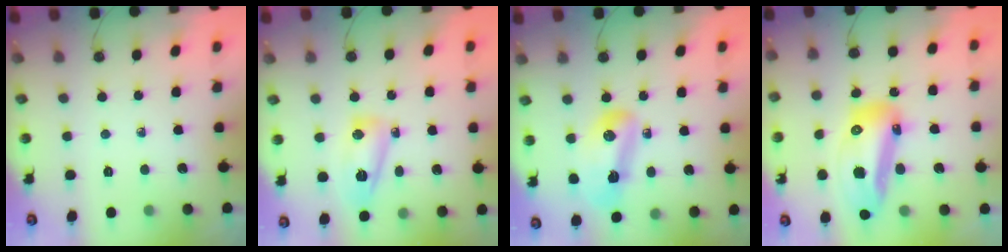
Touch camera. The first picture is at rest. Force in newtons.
{"total": 9.3, "press": 9.3, "slide": 0.7}
{"total": 10.1, "press": 9.9, "slide": 2.2}
{"total": 18.9, "press": 18.8, "slide": 2.3}